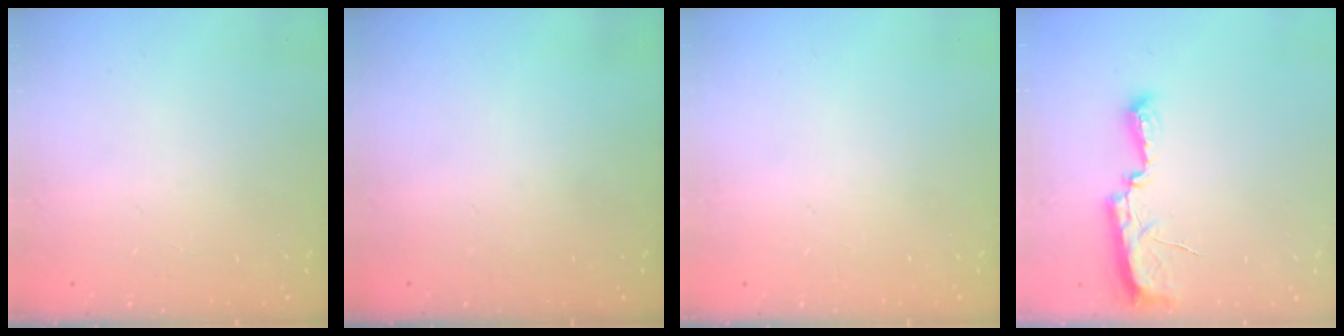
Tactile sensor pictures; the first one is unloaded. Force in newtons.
{"total": 0.0}
{"total": 0.0}
{"total": 10.1, "press": 8.9, "slide": 4.8}